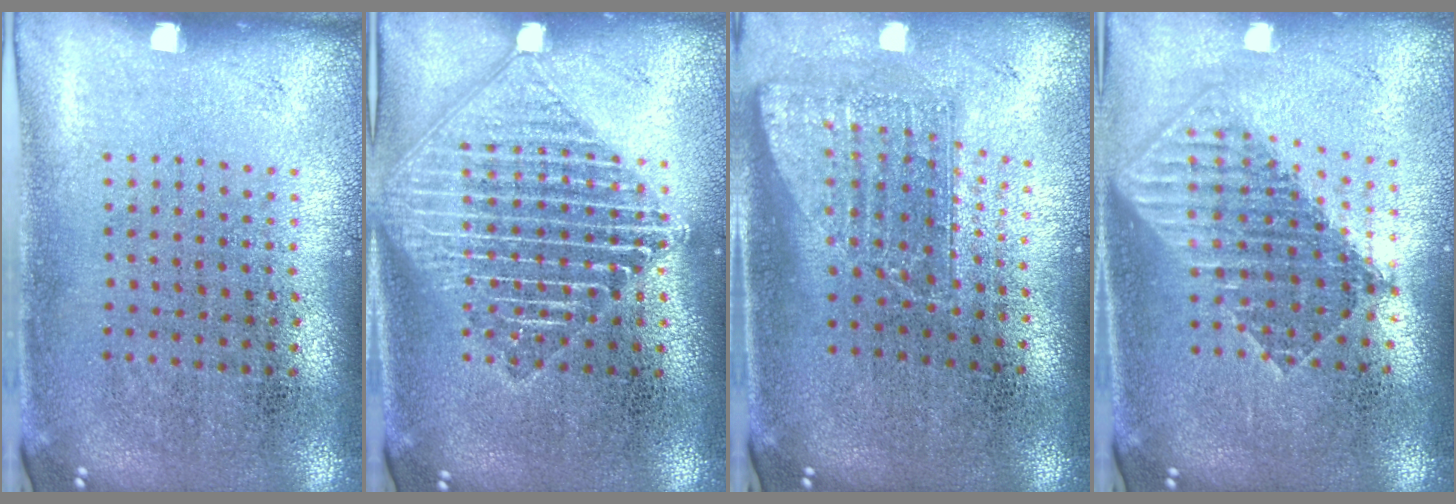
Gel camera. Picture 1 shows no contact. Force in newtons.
{"total": 3.4, "press": 3.3, "slide": 0.4}
{"total": 1.7, "press": 1.2, "slide": 1.2}
{"total": 1.7, "press": 1.4, "slide": 0.9}